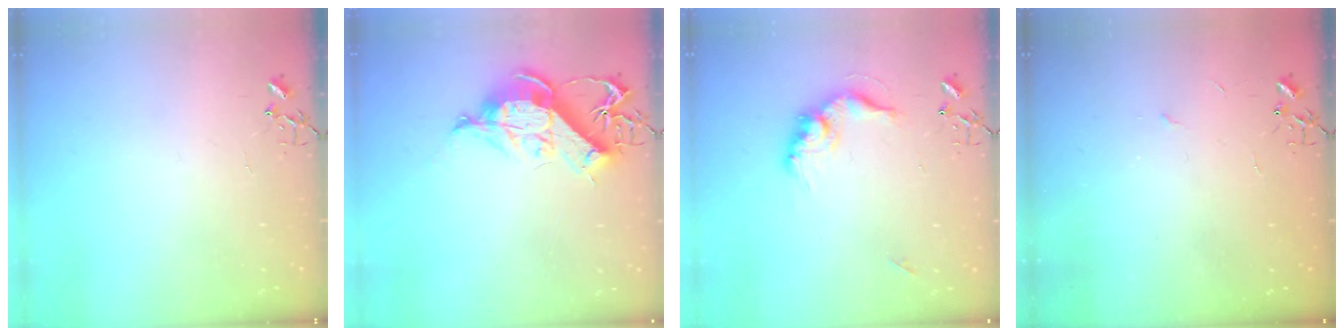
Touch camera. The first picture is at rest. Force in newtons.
{"total": 15.8, "press": 15.7, "slide": 1.6}
{"total": 14.3, "press": 14.2, "slide": 1.4}
{"total": 2.3, "press": 2.3, "slide": 0.4}